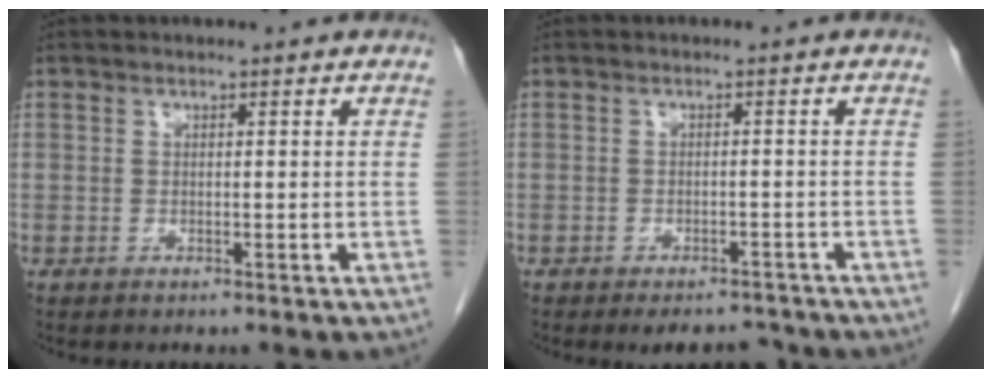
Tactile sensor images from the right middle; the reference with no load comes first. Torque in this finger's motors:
{"motor_torque": [0.02, -0.01, 0.01, 0.01]}